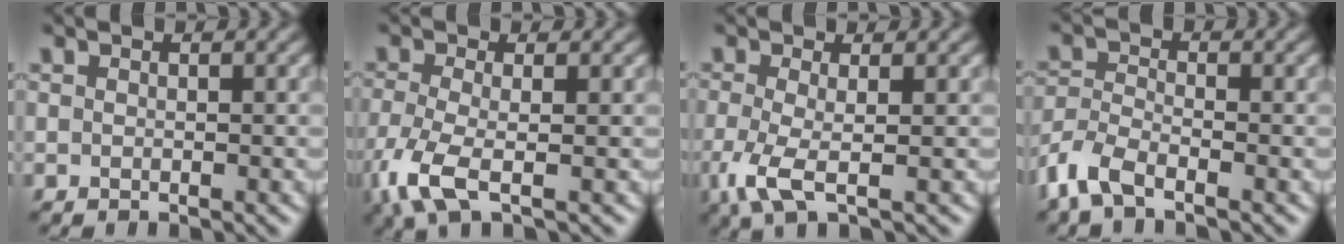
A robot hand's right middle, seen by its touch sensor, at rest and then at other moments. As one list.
[{"total": 4.9, "force": [-2.2, 1.6, 4.0], "torque": [-0.105, -0.015, -0.052]}, {"total": 3.7, "force": [-1.1, 1.0, 3.3], "torque": [-0.084, -0.010, -0.026]}, {"total": 4.2, "force": [-3.0, 1.5, 2.5], "torque": [-0.059, -0.007, -0.074]}]